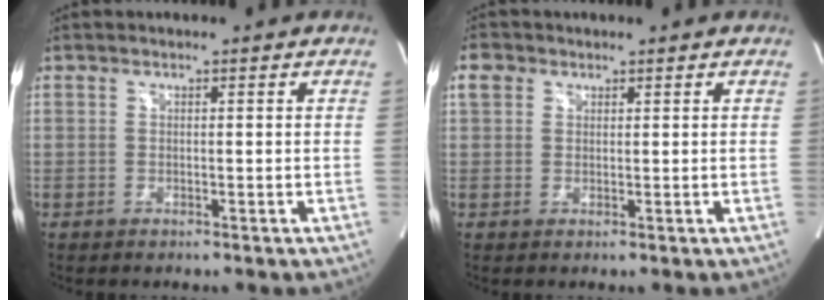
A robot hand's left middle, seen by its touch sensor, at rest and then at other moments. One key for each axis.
{"total": 2.7, "fx": 1.4, "fy": 2.1, "fz": 0.8, "tx": -0.019, "ty": 0.013, "tz": 0.024}